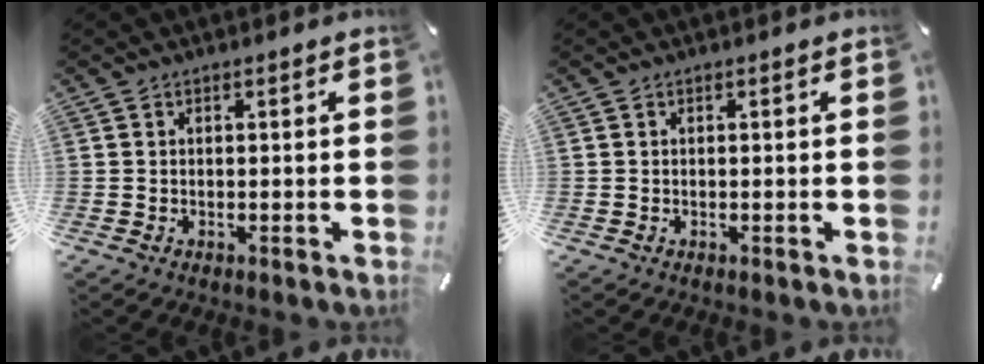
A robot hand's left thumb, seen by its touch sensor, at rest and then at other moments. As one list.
[{"total": 0.0}]